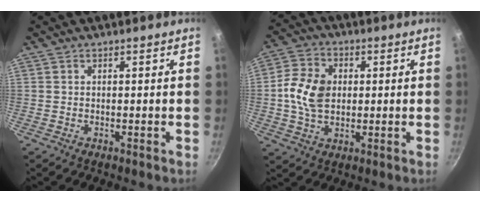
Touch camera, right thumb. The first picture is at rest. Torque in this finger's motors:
{"motor_torque": [0.07, 0.08, 0.03, -0.03, 0.15]}